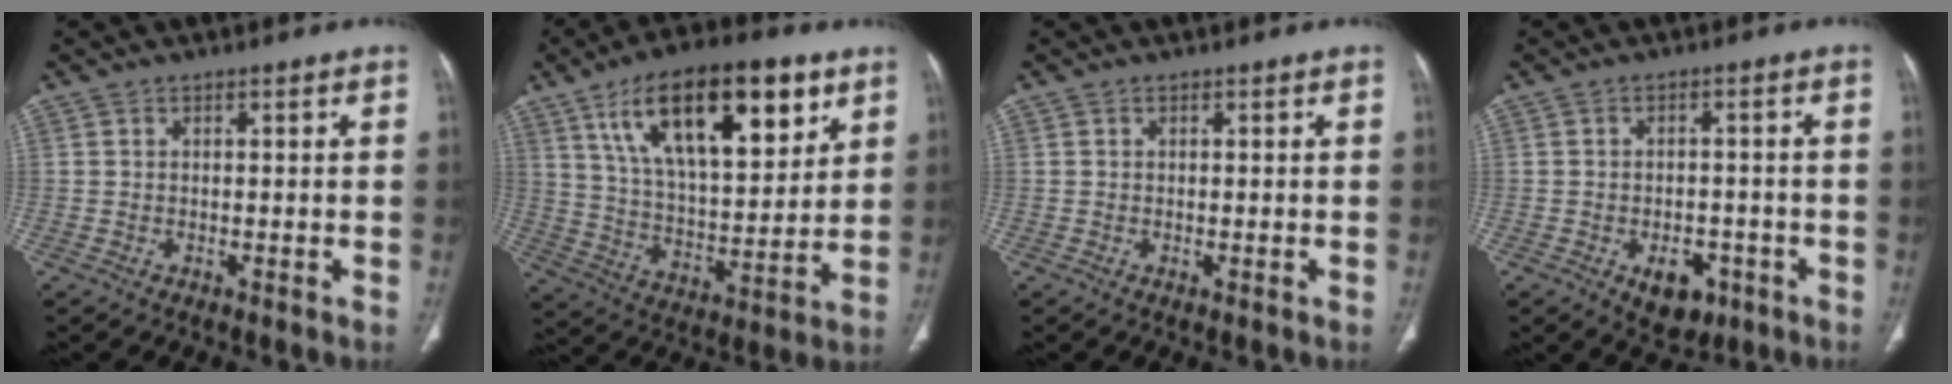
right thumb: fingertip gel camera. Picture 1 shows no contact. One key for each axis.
{"total": 24.2, "fx": 12.0, "fy": 10.1, "fz": 18.4, "tx": -0.266, "ty": -0.035, "tz": 0.206}
{"total": 0.0}
{"total": 6.7, "fx": -3.0, "fy": 4.3, "fz": 4.1, "tx": -0.035, "ty": 0.013, "tz": -0.034}